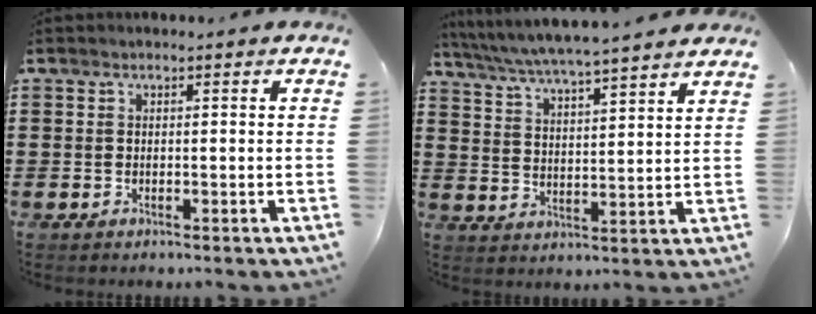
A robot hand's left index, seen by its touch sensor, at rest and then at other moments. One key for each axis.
{"total": 4.8, "fx": 4.5, "fy": -0.5, "fz": 1.5, "tx": -0.052, "ty": -0.034, "tz": 0.073}